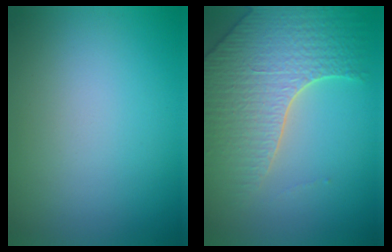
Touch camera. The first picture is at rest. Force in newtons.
{"total": 5.8, "press": 4.9, "slide": 3.0}